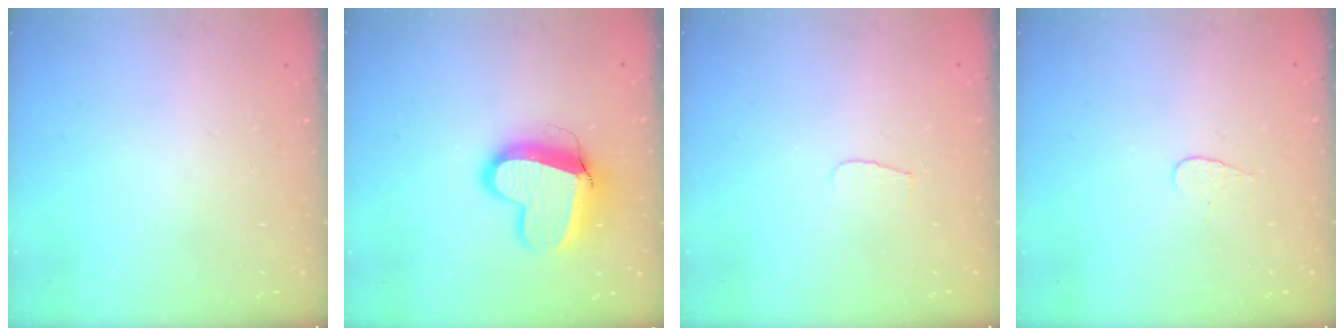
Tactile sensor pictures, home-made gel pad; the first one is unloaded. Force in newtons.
{"total": 13.1, "press": 13.0, "slide": 1.3}
{"total": 3.3, "press": 3.3, "slide": 0.4}
{"total": 3.7, "press": 3.7, "slide": 0.4}